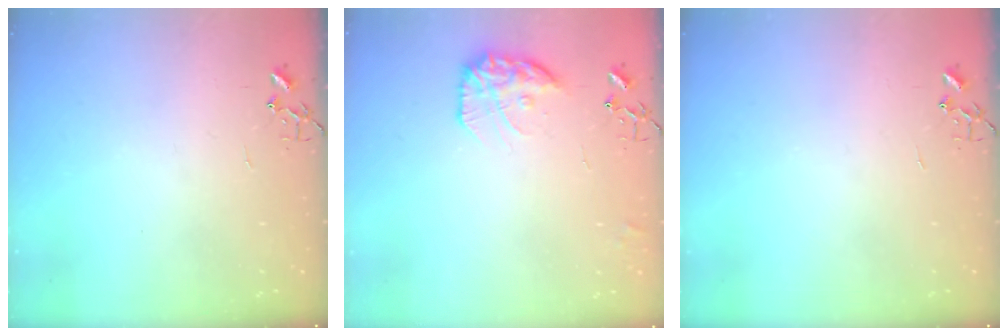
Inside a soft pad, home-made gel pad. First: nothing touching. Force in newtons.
{"total": 14.0, "press": 14.0, "slide": 1.0}
{"total": 0.0}